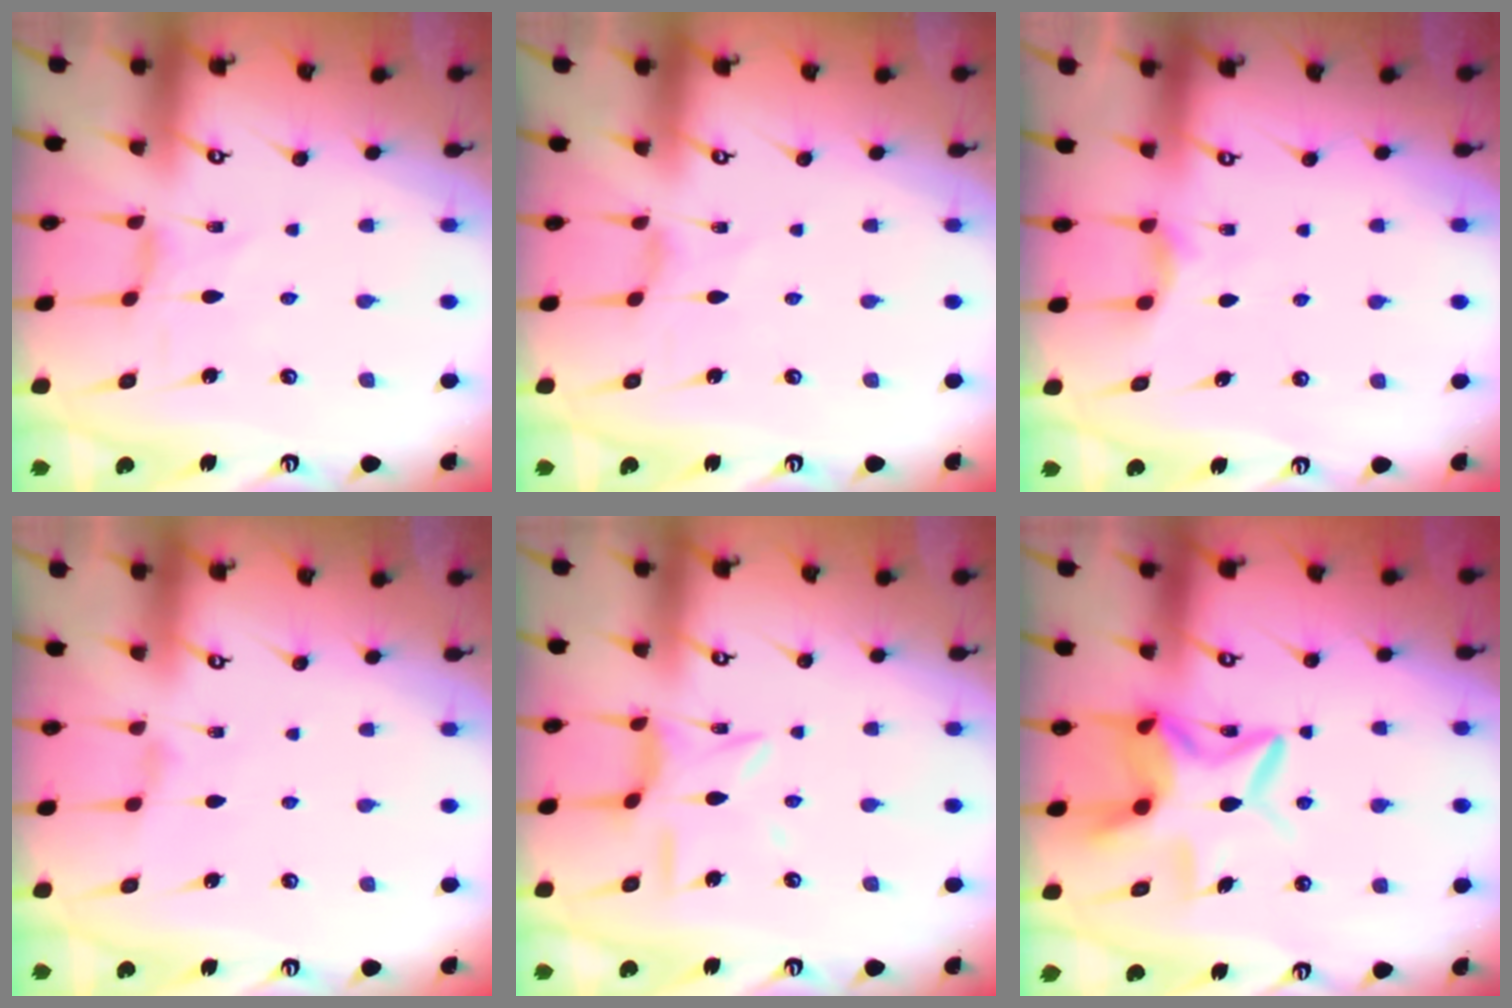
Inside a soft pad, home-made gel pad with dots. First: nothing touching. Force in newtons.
{"total": 0.0}
{"total": 2.3, "press": 2.3, "slide": 0.4}
{"total": 1.4, "press": 1.4, "slide": 0.4}
{"total": 7.0, "press": 7.0, "slide": 0.4}
{"total": 11.5, "press": 11.4, "slide": 1.3}